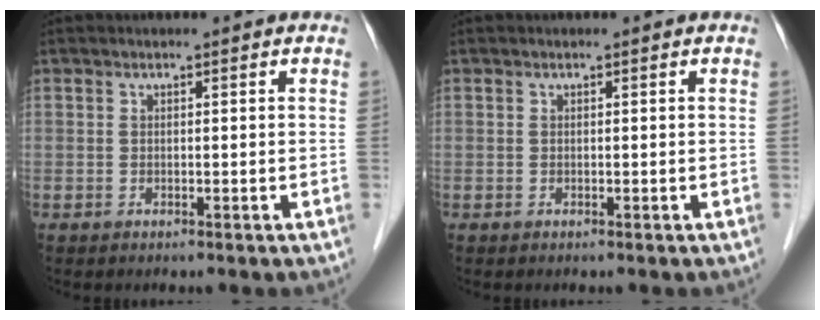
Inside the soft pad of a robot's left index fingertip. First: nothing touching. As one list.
[{"total": 0.0}]